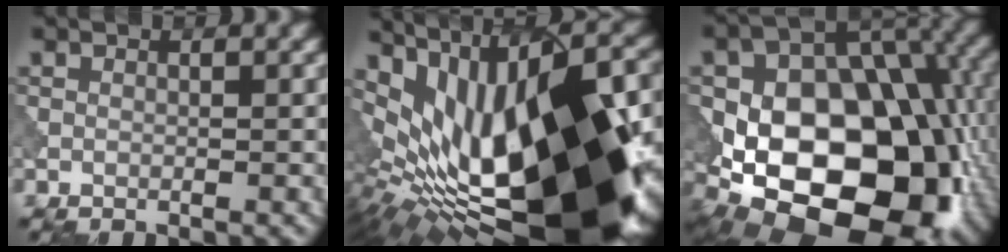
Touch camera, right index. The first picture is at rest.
{"total": 19.3, "force": [-0.7, 8.6, 17.2], "torque": [-0.278, -0.007, -0.014]}
{"total": 19.7, "force": [-3.7, 13.2, 14.1], "torque": [-0.224, -0.019, -0.041]}